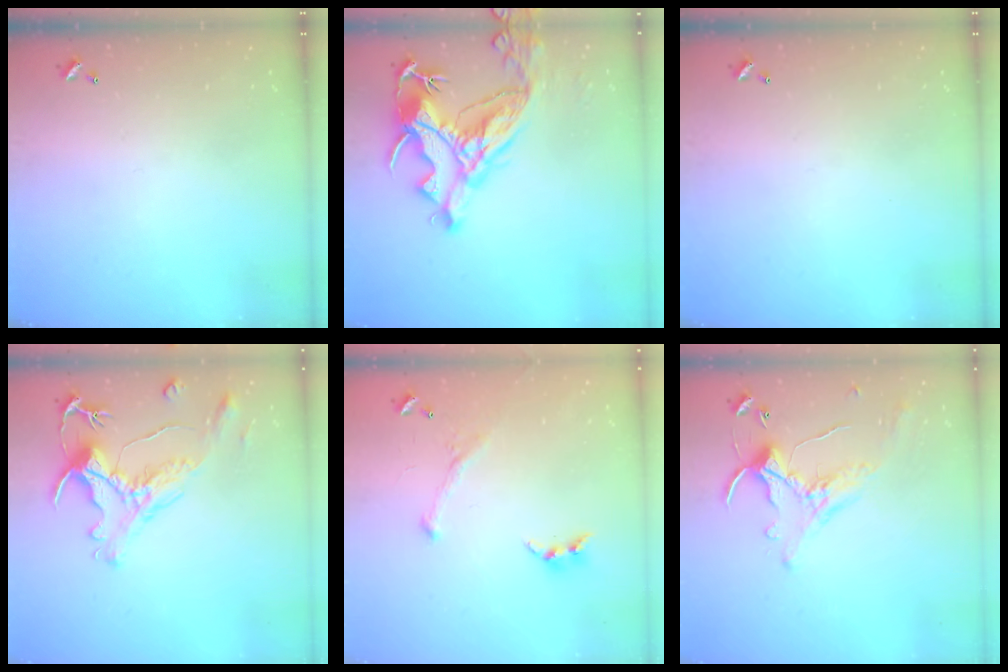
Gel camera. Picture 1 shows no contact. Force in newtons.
{"total": 16.7, "press": 16.6, "slide": 2.3}
{"total": 0.0}
{"total": 2.8, "press": 2.5, "slide": 1.3}
{"total": 2.8, "press": 2.6, "slide": 1.0}
{"total": 1.1, "press": 0.3, "slide": 1.0}